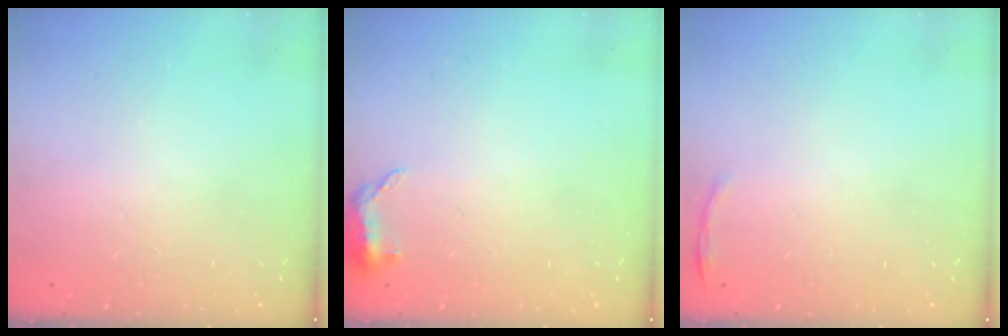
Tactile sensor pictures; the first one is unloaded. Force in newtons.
{"total": 5.7, "press": 5.6, "slide": 1.4}
{"total": 3.4, "press": 3.3, "slide": 0.9}